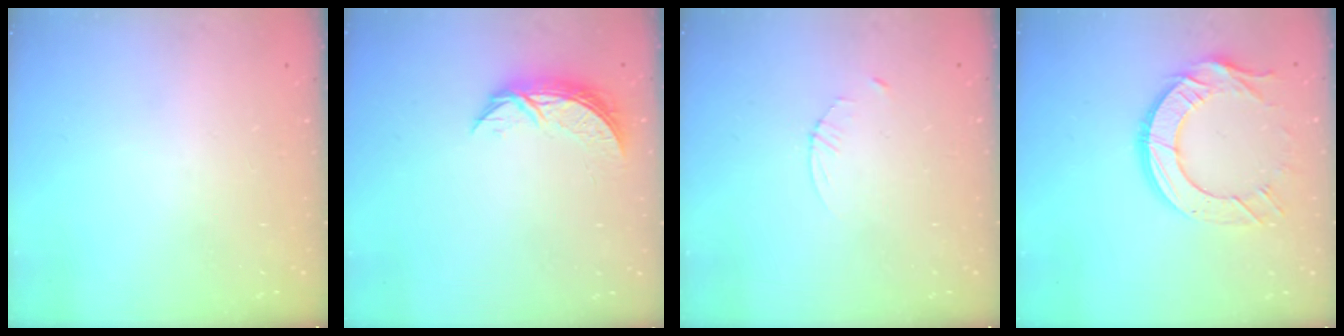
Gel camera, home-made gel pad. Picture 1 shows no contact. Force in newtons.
{"total": 7.1, "press": 7.1, "slide": 0.5}
{"total": 2.3, "press": 2.3, "slide": 0.3}
{"total": 12.8, "press": 12.7, "slide": 1.1}